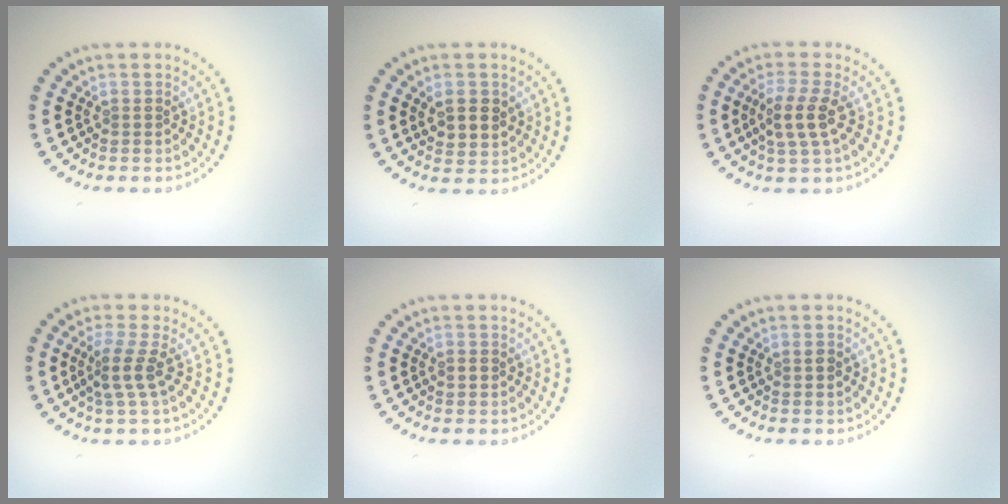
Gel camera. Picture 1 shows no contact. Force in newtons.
{"total": 2.8, "press": 2.7, "slide": 0.8}
{"total": 3.0, "press": 2.6, "slide": 1.4}
{"total": 2.7, "press": 1.9, "slide": 1.9}
{"total": 1.1, "press": 1.1, "slide": 0.2}
{"total": 0.7, "press": 0.7, "slide": 0.1}